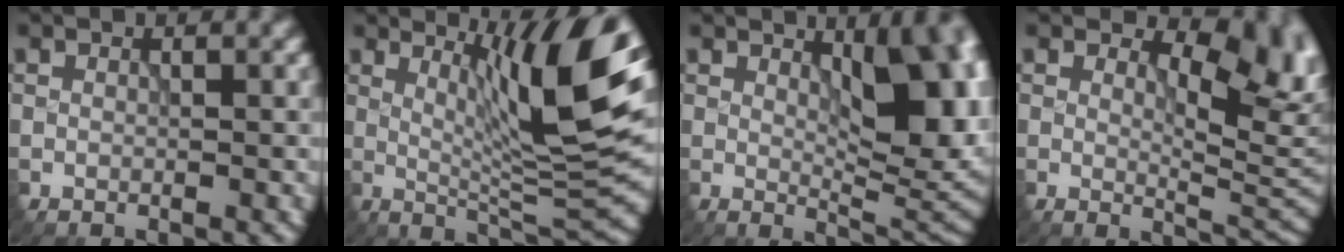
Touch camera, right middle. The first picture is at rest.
{"total": 10.6, "force": [3.5, 1.9, 9.8], "torque": [-0.147, -0.009, 0.061]}
{"total": 9.8, "force": [2.1, 4.1, 8.6], "torque": [-0.106, -0.001, 0.036]}
{"total": 7.0, "force": [2.4, 3.7, 5.5], "torque": [-0.074, -0.012, 0.034]}